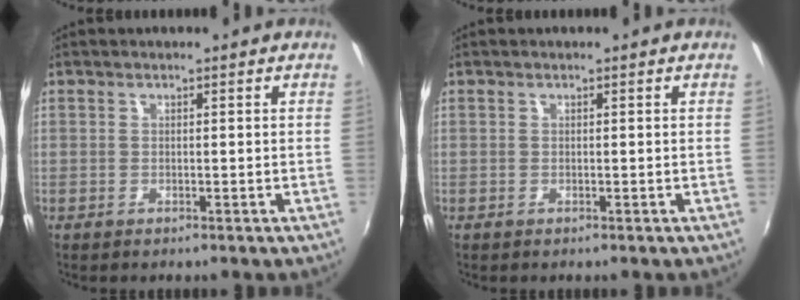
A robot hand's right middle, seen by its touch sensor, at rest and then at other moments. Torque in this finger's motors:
{"motor_torque": [0.04, -0.03, 0.01, 0.00]}